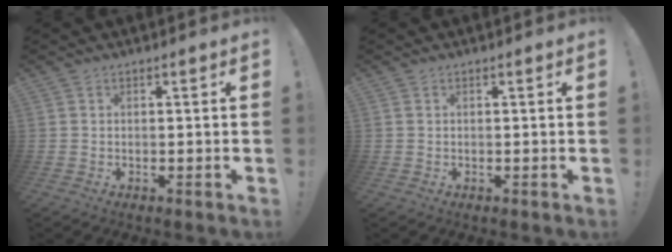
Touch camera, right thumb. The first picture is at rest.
{"total": 0.0}